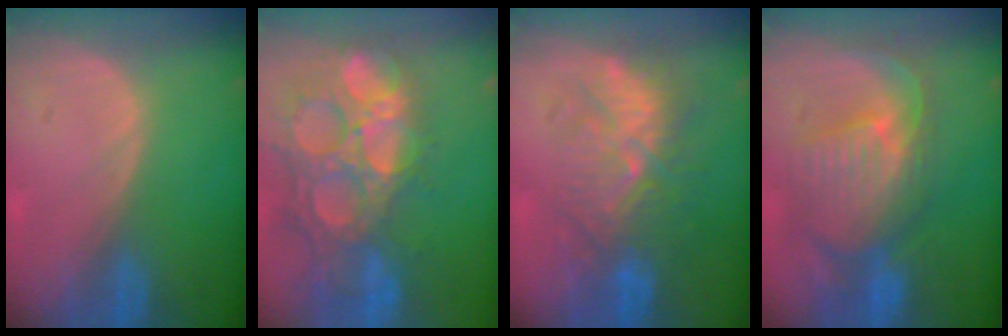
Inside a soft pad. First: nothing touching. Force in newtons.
{"total": 14.8, "press": 12.3, "slide": 8.3}
{"total": 9.2, "press": 9.0, "slide": 2.1}
{"total": 11.1, "press": 9.7, "slide": 5.4}